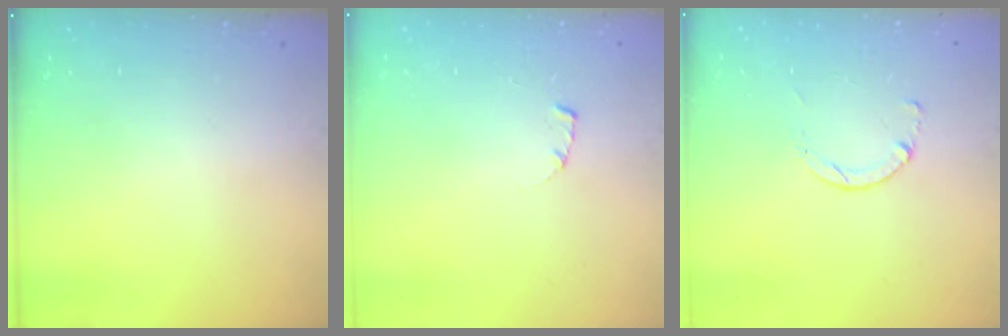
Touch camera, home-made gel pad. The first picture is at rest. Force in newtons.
{"total": 1.7, "press": 1.7, "slide": 0.2}
{"total": 1.8, "press": 1.8, "slide": 0.2}